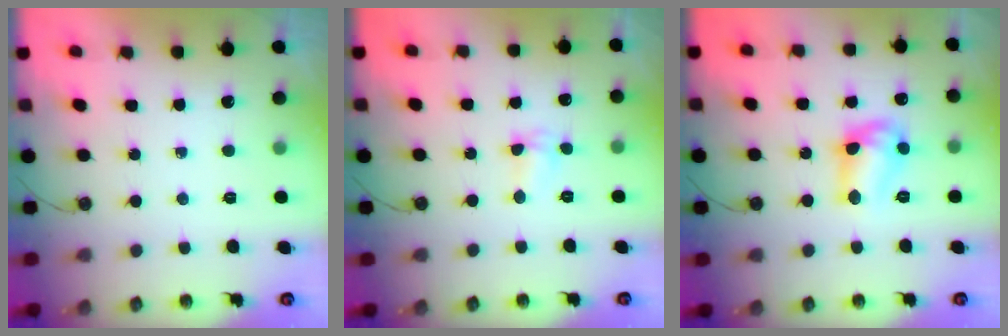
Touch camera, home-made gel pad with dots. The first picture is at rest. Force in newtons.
{"total": 5.8, "press": 4.7, "slide": 3.4}
{"total": 11.3, "press": 11.3, "slide": 0.9}